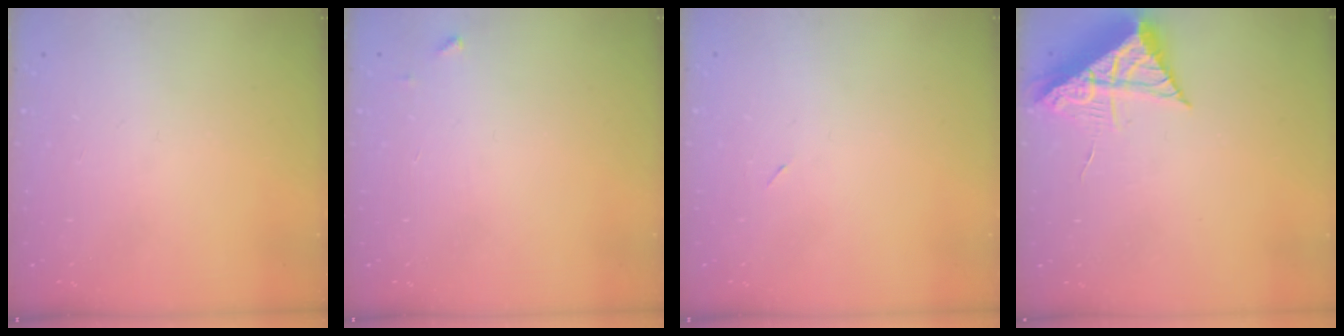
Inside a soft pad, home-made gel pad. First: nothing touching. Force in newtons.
{"total": 3.6, "press": 3.6, "slide": 0.2}
{"total": 2.3, "press": 1.9, "slide": 1.2}
{"total": 9.8, "press": 9.8, "slide": 0.6}